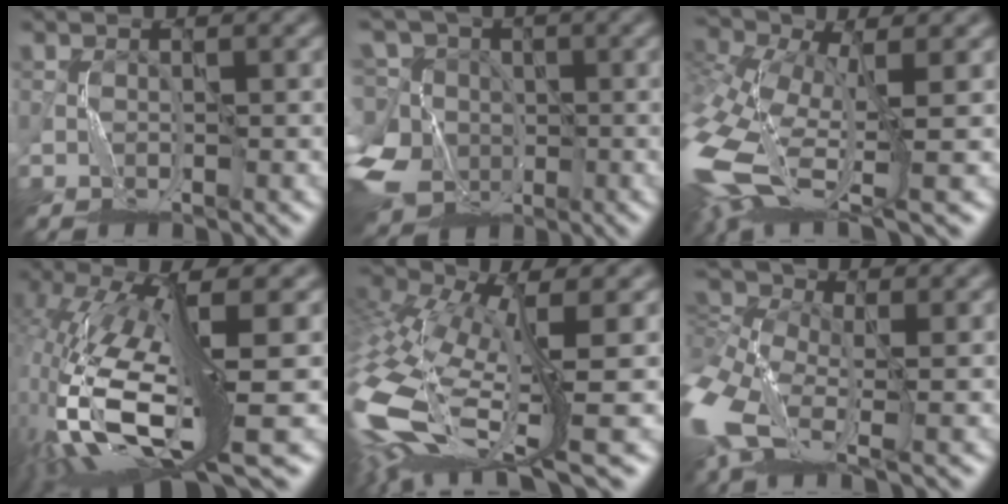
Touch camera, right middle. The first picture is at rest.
{"total": 10.0, "force": [-2.5, 8.5, 4.6], "torque": [-0.117, -0.007, -0.057]}
{"total": 12.3, "force": [-3.4, 6.3, 10.1], "torque": [-0.267, -0.021, -0.053]}
{"total": 14.3, "force": [-3.4, 4.6, 13.1], "torque": [-0.282, -0.014, -0.051]}
{"total": 14.0, "force": [-2.8, 6.1, 12.3], "torque": [-0.301, -0.006, -0.045]}
{"total": 9.2, "force": [-2.1, 5.5, 7.1], "torque": [-0.171, -0.011, -0.046]}